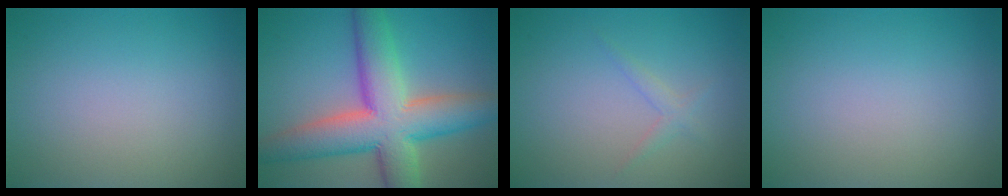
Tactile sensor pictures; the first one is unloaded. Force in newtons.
{"total": 10.8, "press": 10.8, "slide": 0.7}
{"total": 1.1, "press": 1.1, "slide": 0.1}
{"total": 0.0}